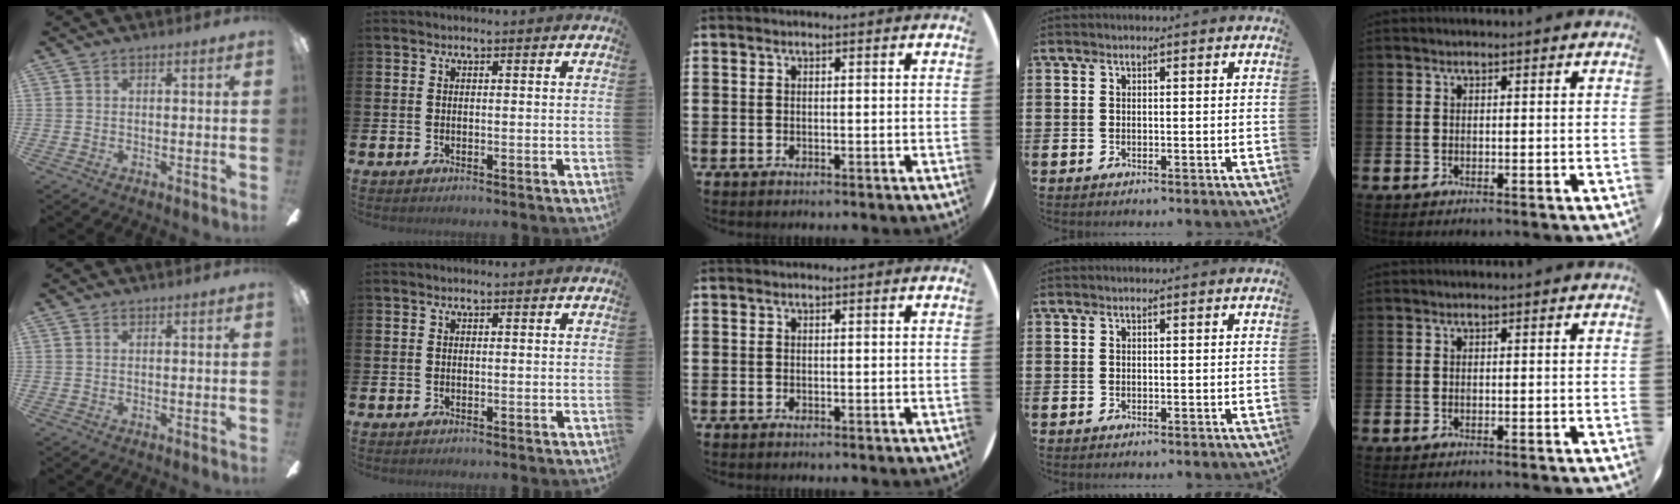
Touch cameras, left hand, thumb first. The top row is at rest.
{}